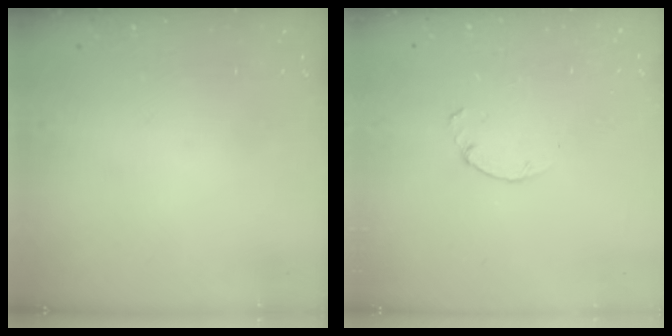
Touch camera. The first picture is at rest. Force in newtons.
{"total": 0.9, "press": 0.8, "slide": 0.3}